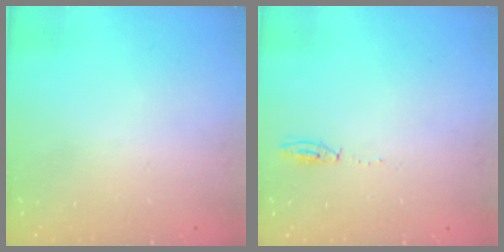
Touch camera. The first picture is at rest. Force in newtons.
{"total": 3.4, "press": 3.3, "slide": 0.8}